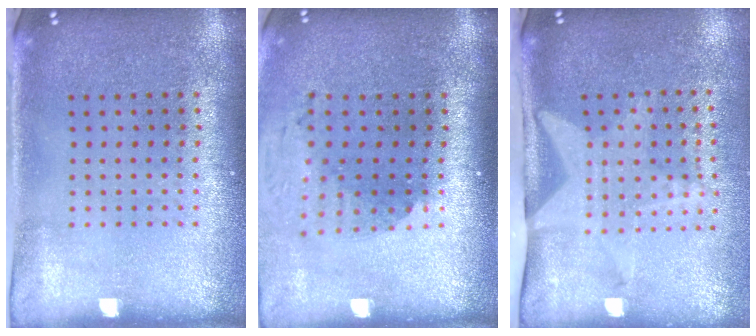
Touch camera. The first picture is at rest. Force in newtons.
{"total": 1.9, "press": 1.4, "slide": 1.3}
{"total": 1.9, "press": 1.5, "slide": 1.1}